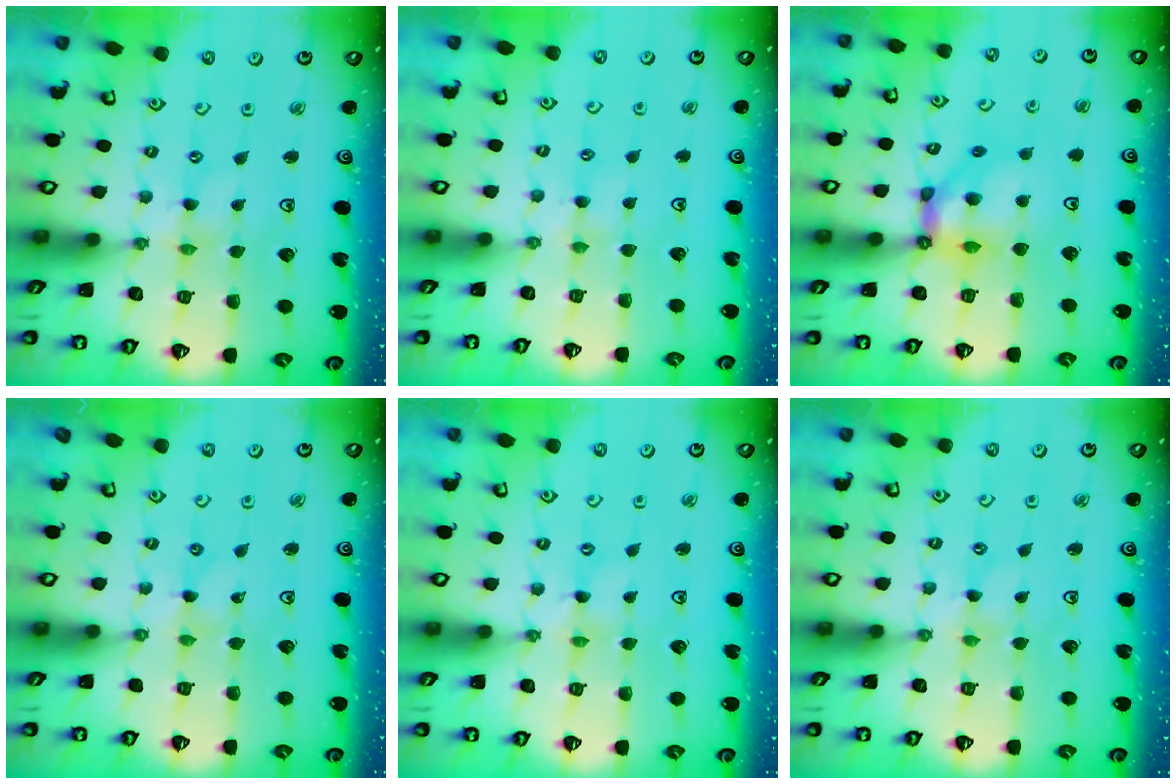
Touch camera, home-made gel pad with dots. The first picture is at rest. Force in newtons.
{"total": 3.0, "press": 2.9, "slide": 0.5}
{"total": 10.1, "press": 10.1, "slide": 0.9}
{"total": 0.0}
{"total": 0.7, "press": 0.7, "slide": 0.1}
{"total": 0.0}